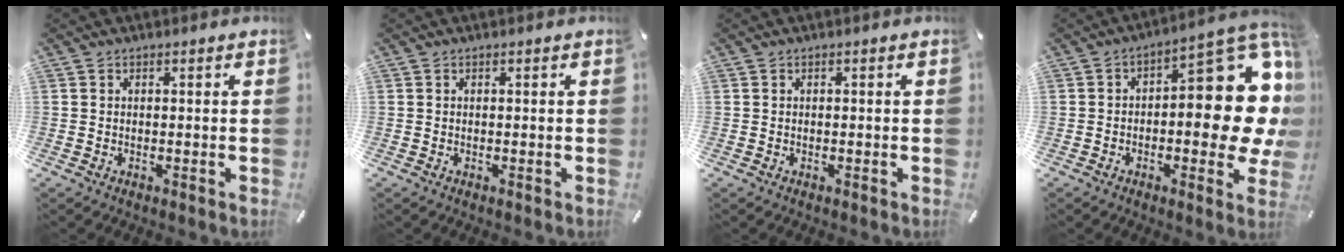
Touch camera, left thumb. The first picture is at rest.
{"total": 0.0}
{"total": 0.0}
{"total": 20.6, "force": [3.0, 9.2, 18.1], "torque": [-0.210, -0.045, 0.054]}